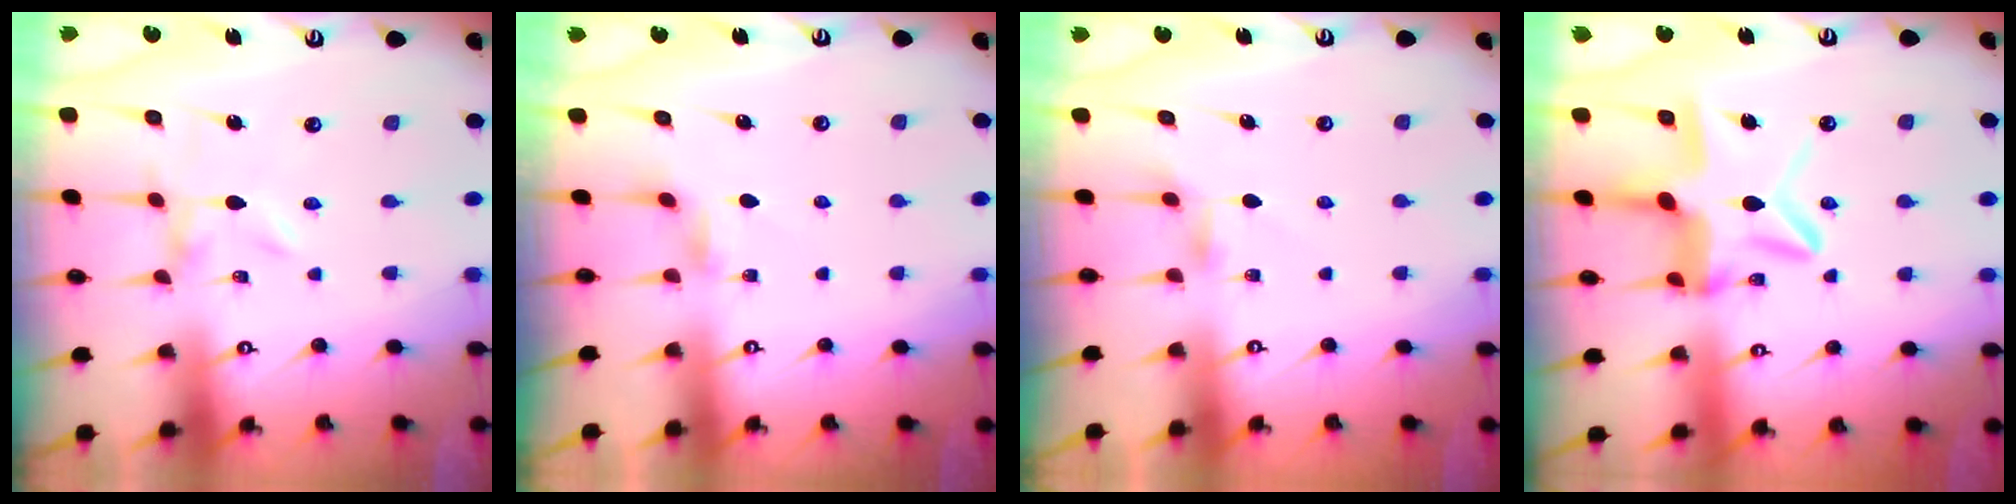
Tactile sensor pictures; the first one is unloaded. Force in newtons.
{"total": 2.1, "press": 2.1, "slide": 0.3}
{"total": 2.9, "press": 2.9, "slide": 0.4}
{"total": 13.5, "press": 13.5, "slide": 1.2}